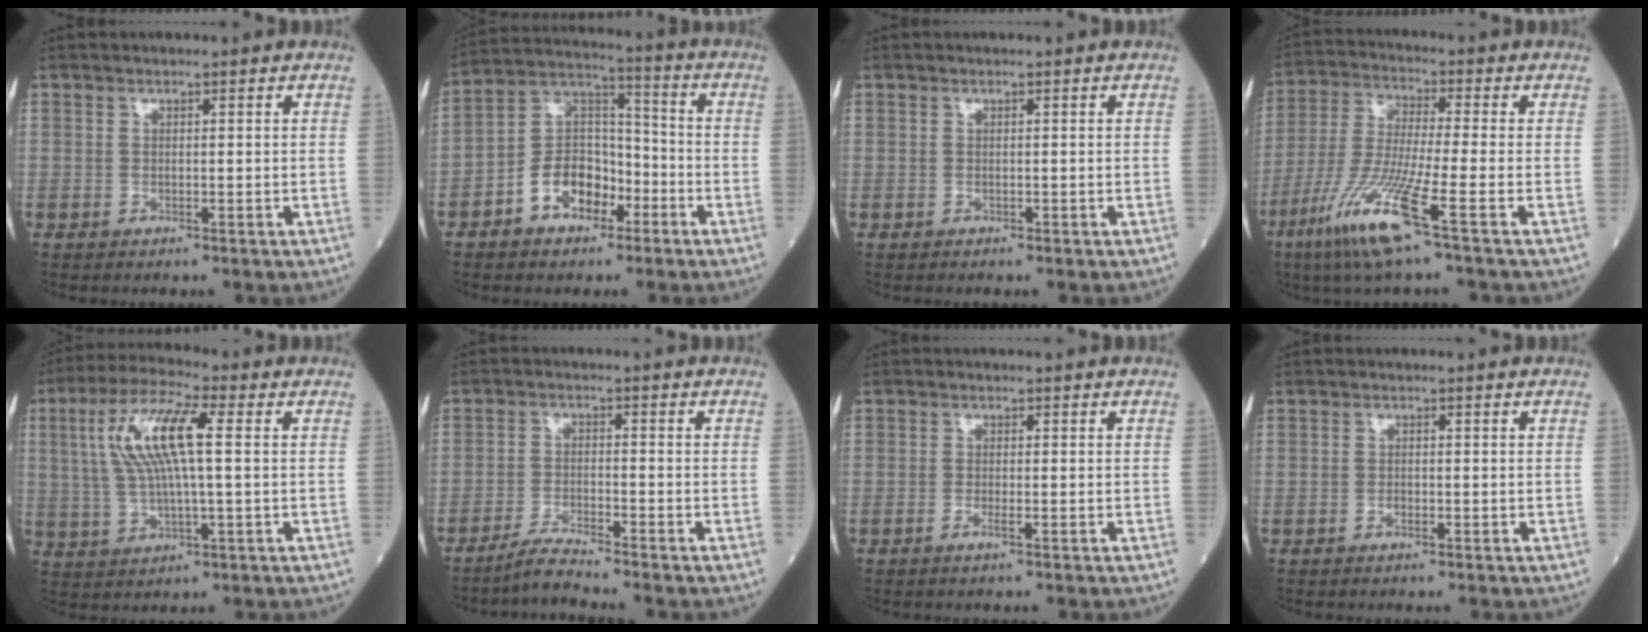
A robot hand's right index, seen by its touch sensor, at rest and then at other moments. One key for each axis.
{"total": 9.9, "fx": -4.6, "fy": 6.3, "fz": 6.1, "tx": -0.125, "ty": 0.031, "tz": -0.081}
{"total": 0.0}
{"total": 12.1, "fx": -6.3, "fy": -0.7, "fz": 10.3, "tx": -0.218, "ty": -0.033, "tz": -0.127}
{"total": 11.2, "fx": 2.3, "fy": 1.9, "fz": 10.8, "tx": -0.229, "ty": 0.018, "tz": 0.044}
{"total": 4.1, "fx": -3.8, "fy": -1.1, "fz": 1.1, "tx": -0.030, "ty": -0.019, "tz": -0.075}
{"total": 1.1, "fx": -0.6, "fy": -0.1, "fz": 0.9, "tx": -0.018, "ty": -0.001, "tz": -0.011}
{"total": 0.6, "fx": -0.3, "fy": 0.3, "fz": 0.4, "tx": -0.007, "ty": 0.001, "tz": -0.003}